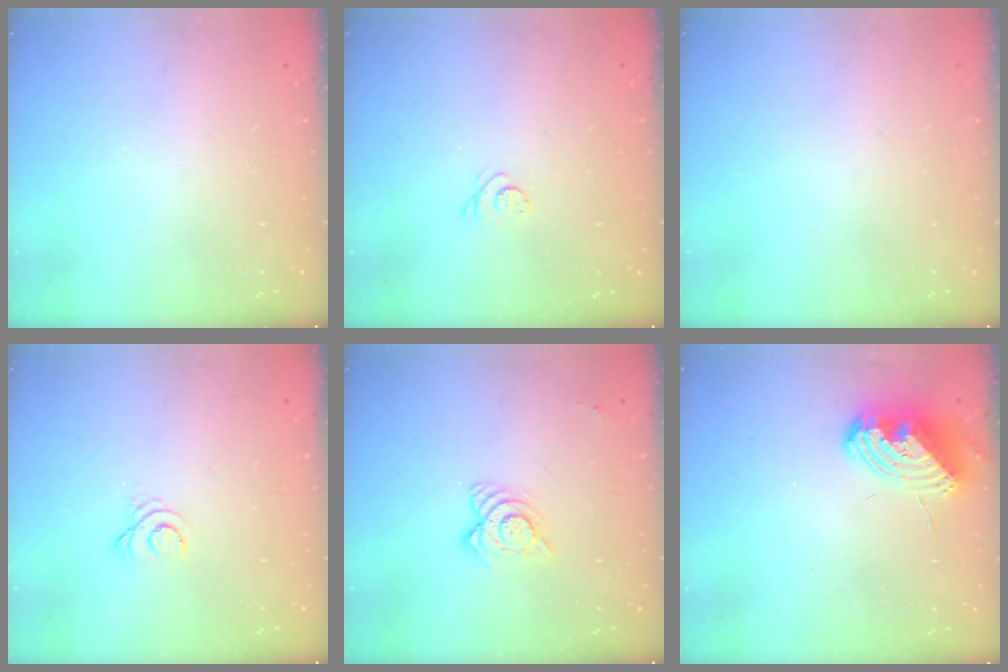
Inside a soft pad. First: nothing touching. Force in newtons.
{"total": 2.3, "press": 2.3, "slide": 0.3}
{"total": 0.0}
{"total": 2.9, "press": 2.9, "slide": 0.4}
{"total": 8.4, "press": 8.3, "slide": 1.0}
{"total": 11.6, "press": 11.4, "slide": 1.8}